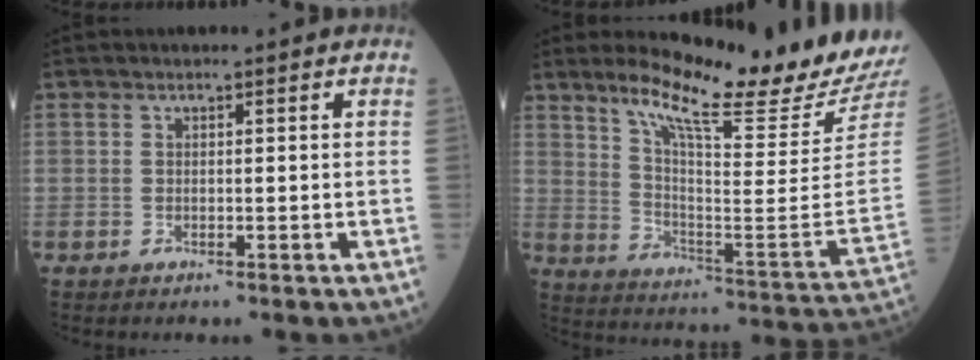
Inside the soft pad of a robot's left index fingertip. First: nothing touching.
{"total": 19.7, "force": [17.4, -1.7, 9.0], "torque": [-0.154, -0.106, 0.249]}